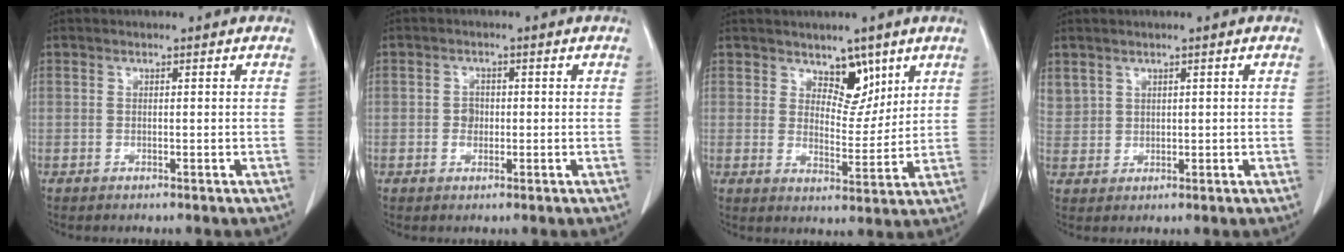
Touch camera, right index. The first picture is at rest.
{"total": 1.9, "force": [-0.2, 1.6, 1.0], "torque": [-0.016, 0.004, -0.003]}
{"total": 5.8, "force": [3.8, 3.1, 3.1], "torque": [-0.035, -0.007, 0.064]}
{"total": 3.2, "force": [1.9, 2.5, 0.7], "torque": [-0.015, 0.009, 0.048]}